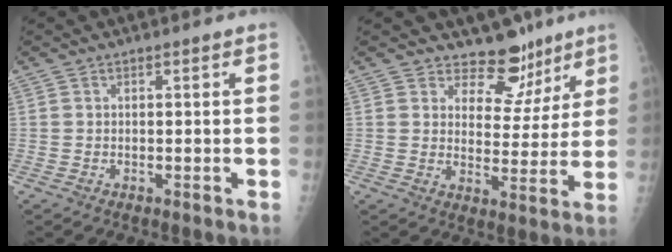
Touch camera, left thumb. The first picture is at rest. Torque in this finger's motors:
{"motor_torque": [-0.08, 0.13, -0.01, -0.09, -0.02]}